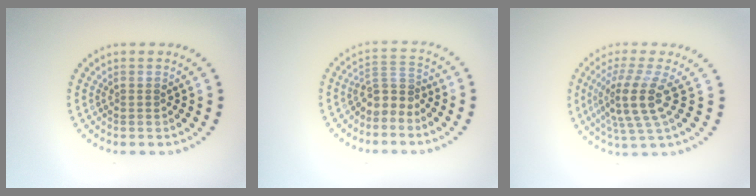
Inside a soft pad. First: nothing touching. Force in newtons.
{"total": 2.6, "press": 1.8, "slide": 1.8}
{"total": 4.3, "press": 3.2, "slide": 2.9}